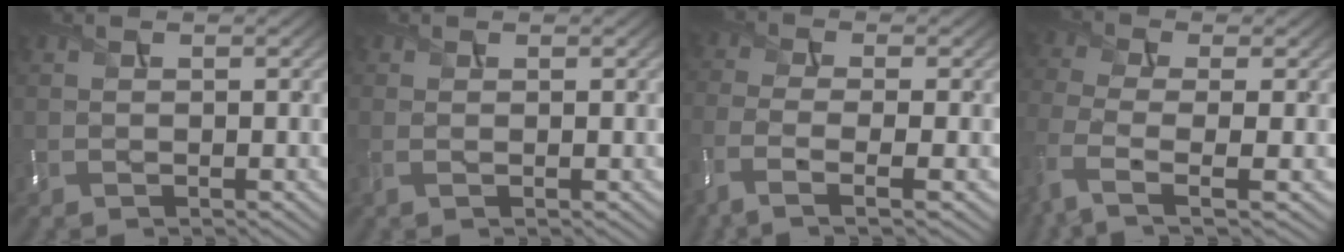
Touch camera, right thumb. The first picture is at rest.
{"total": 0.9, "force": [0.0, 0.1, 0.9], "torque": [-0.024, 0.000, -0.001]}
{"total": 7.2, "force": [-3.9, 2.3, 5.5], "torque": [-0.128, -0.017, -0.084]}
{"total": 6.9, "force": [-3.2, 2.7, 5.4], "torque": [-0.134, -0.013, -0.075]}